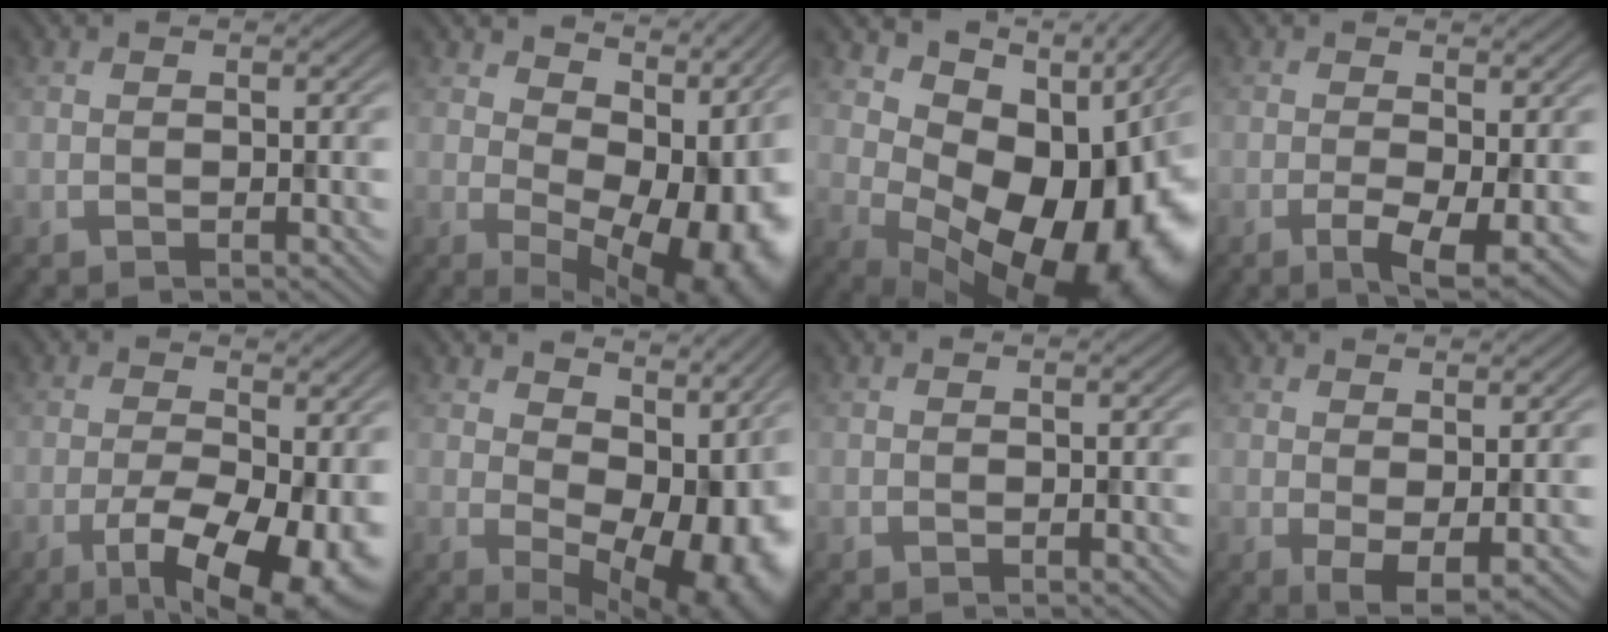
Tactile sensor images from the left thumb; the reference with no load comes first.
{"total": 13.7, "force": [2.9, 8.2, 10.6], "torque": [-0.123, -0.013, 0.074]}
{"total": 15.5, "force": [1.2, 10.2, 11.7], "torque": [-0.149, -0.023, 0.049]}
{"total": 3.7, "force": [-0.7, 1.0, 3.5], "torque": [-0.060, -0.012, -0.012]}
{"total": 11.3, "force": [-4.3, 4.3, 9.6], "torque": [-0.146, -0.013, -0.066]}
{"total": 12.5, "force": [3.5, 7.2, 9.6], "torque": [-0.104, -0.013, 0.074]}
{"total": 0.0}
{"total": 2.6, "force": [0.7, 1.1, 2.3], "torque": [-0.045, -0.009, 0.016]}